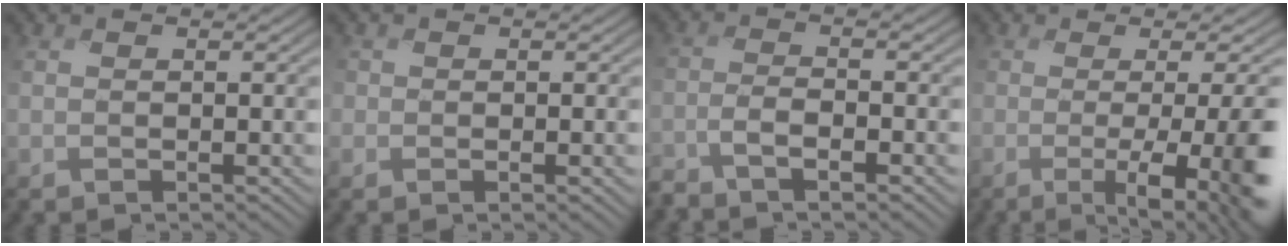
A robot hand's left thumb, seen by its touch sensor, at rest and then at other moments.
{"total": 1.4, "force": [0.1, 1.3, 0.6], "torque": [-0.011, -0.006, -0.002]}
{"total": 4.2, "force": [-3.1, 0.8, 2.8], "torque": [-0.060, -0.003, -0.069]}
{"total": 13.5, "force": [-2.5, 4.4, 12.6], "torque": [-0.141, -0.009, -0.029]}